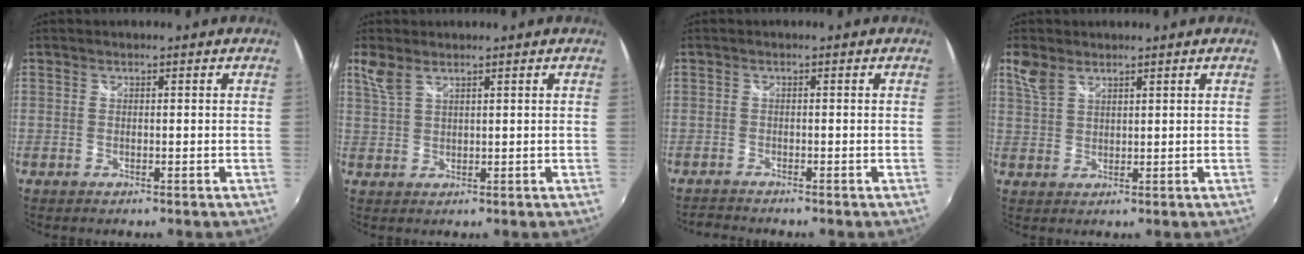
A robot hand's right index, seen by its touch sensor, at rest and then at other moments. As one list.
[{"total": 3.0, "force": [2.1, 1.1, 1.9], "torque": [-0.042, 0.003, 0.046]}, {"total": 1.9, "force": [-1.8, 0.1, -0.1], "torque": [-0.009, -0.007, -0.040]}, {"total": 3.8, "force": [2.5, 2.0, 2.1], "torque": [-0.045, 0.007, 0.052]}]